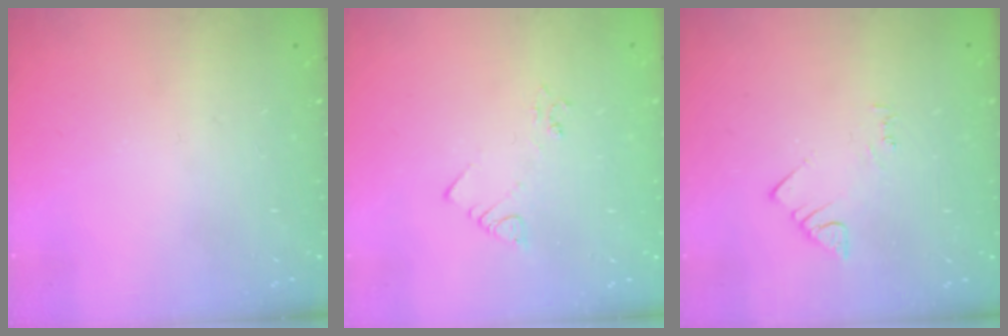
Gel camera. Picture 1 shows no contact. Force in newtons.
{"total": 2.4, "press": 2.4, "slide": 0.4}
{"total": 2.5, "press": 2.5, "slide": 0.4}